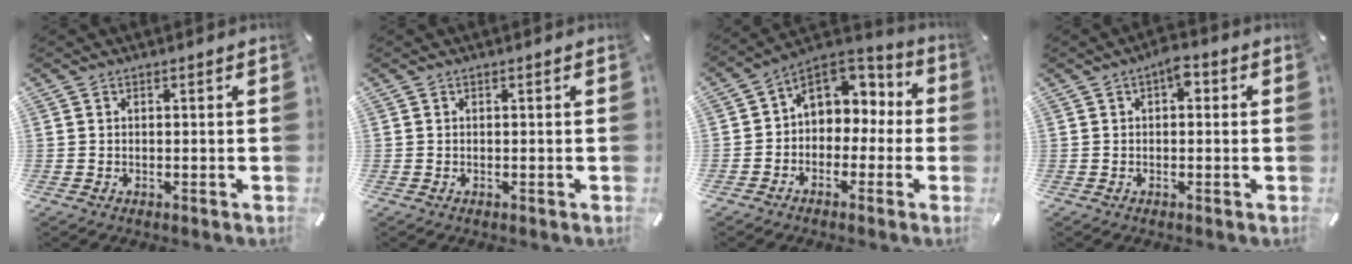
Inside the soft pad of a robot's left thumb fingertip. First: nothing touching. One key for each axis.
{"total": 0.0}
{"total": 8.2, "fx": 1.8, "fy": 7.3, "fz": 3.4, "tx": -0.061, "ty": -0.005, "tz": 0.037}
{"total": 3.7, "fx": 0.7, "fy": 2.1, "fz": 2.9, "tx": -0.037, "ty": 0.004, "tz": 0.003}